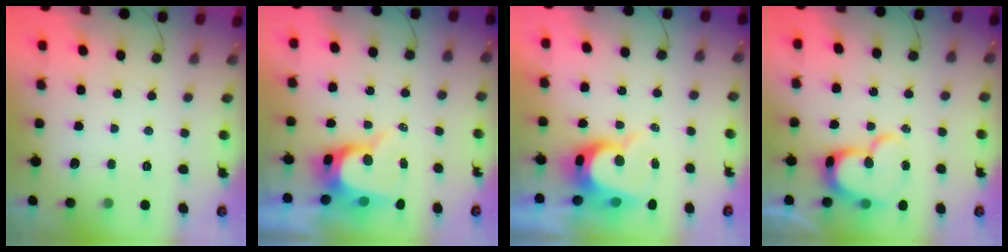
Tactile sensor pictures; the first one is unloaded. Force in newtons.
{"total": 9.8, "press": 9.7, "slide": 1.1}
{"total": 9.5, "press": 9.5, "slide": 0.7}
{"total": 14.9, "press": 14.8, "slide": 1.5}